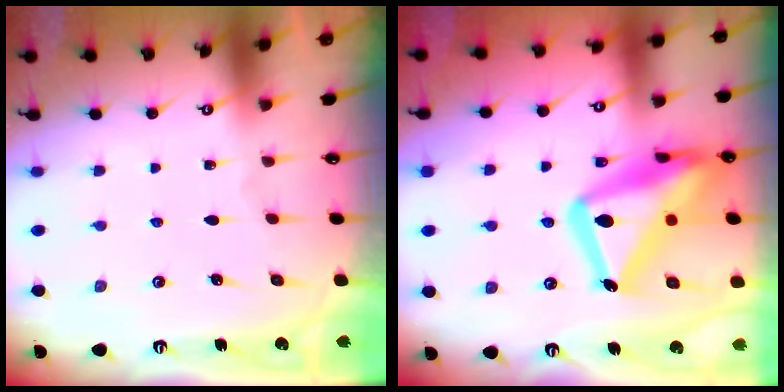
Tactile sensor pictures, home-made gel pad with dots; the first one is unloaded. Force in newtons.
{"total": 23.4, "press": 23.3, "slide": 1.8}